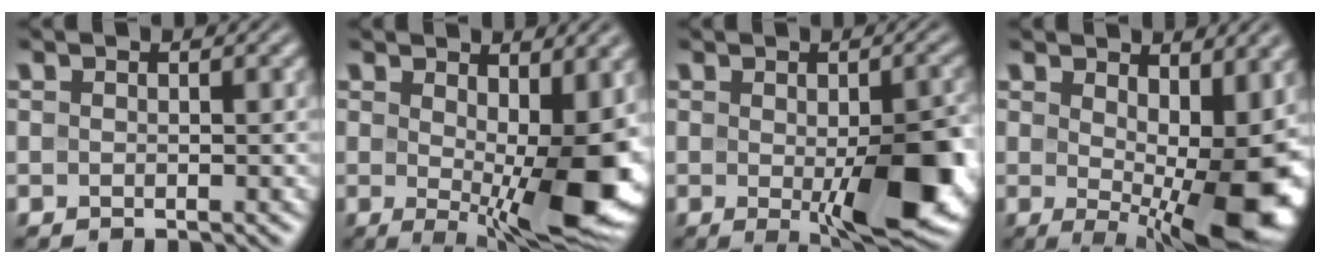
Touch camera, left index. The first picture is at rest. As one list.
[{"total": 11.2, "force": [-0.3, 4.0, 10.4], "torque": [-0.152, -0.018, 0.003]}, {"total": 10.2, "force": [-2.4, 3.7, 9.2], "torque": [-0.132, -0.024, -0.025]}, {"total": 11.9, "force": [0.0, 4.9, 10.9], "torque": [-0.144, -0.012, 0.010]}]